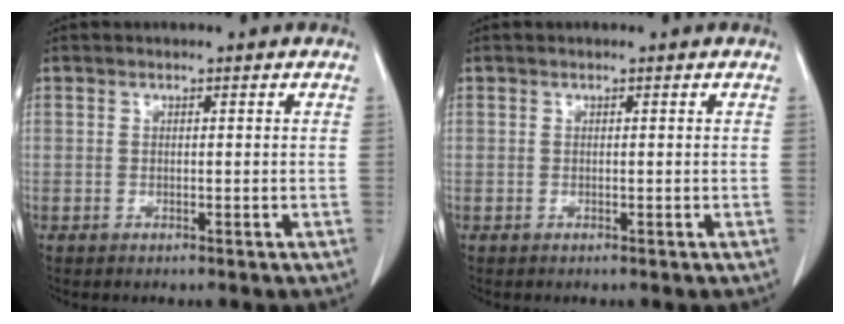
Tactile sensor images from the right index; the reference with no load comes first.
{"total": 0.0}